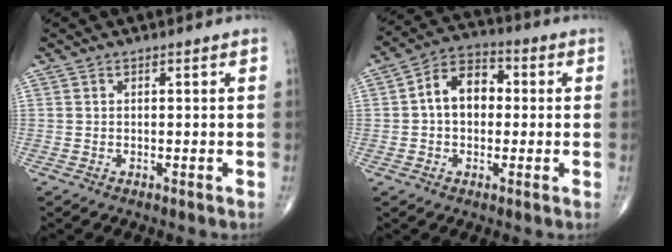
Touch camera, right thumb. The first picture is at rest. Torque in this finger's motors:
{"motor_torque": [-0.03, 0.08, 0.03, 0.01, 0.05]}